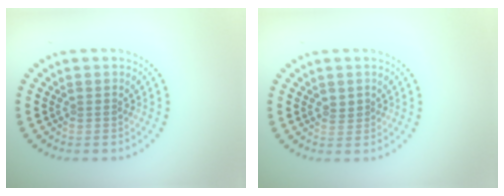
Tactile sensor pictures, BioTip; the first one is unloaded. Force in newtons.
{"total": 1.0, "press": 0.9, "slide": 0.4}